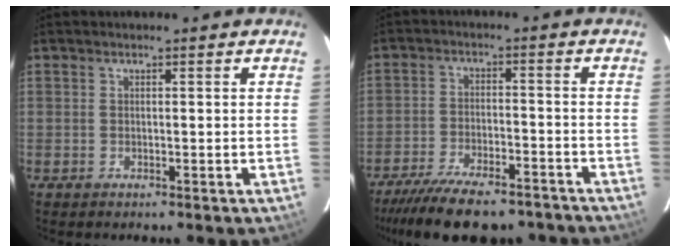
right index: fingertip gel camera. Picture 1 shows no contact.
{"total": 18.6, "force": [-15.4, 5.9, 8.5], "torque": [-0.177, -0.017, -0.224]}